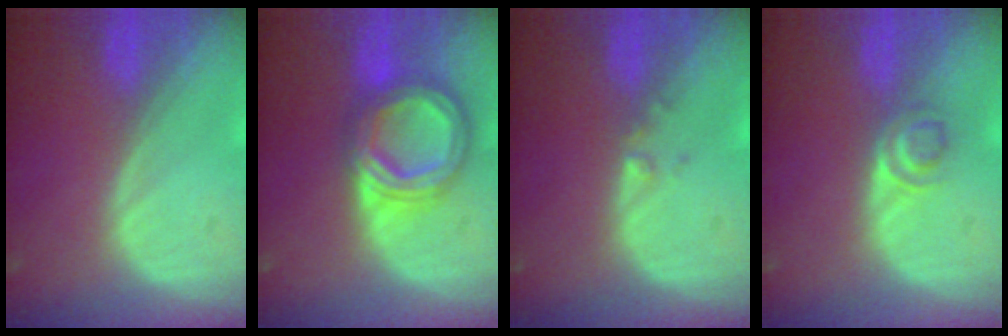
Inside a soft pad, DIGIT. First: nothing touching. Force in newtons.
{"total": 8.5, "press": 8.5, "slide": 0.6}
{"total": 1.0, "press": 0.9, "slide": 0.5}
{"total": 2.8, "press": 2.7, "slide": 1.0}